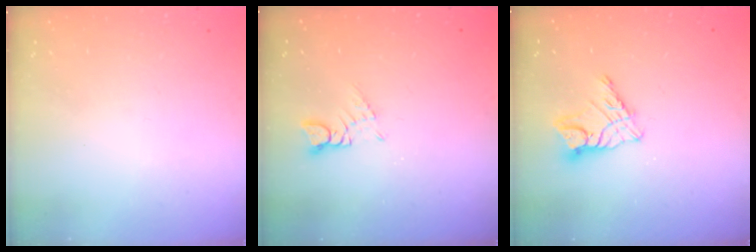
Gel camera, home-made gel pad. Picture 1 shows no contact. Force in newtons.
{"total": 1.6, "press": 1.6, "slide": 0.2}
{"total": 10.4, "press": 10.3, "slide": 0.9}